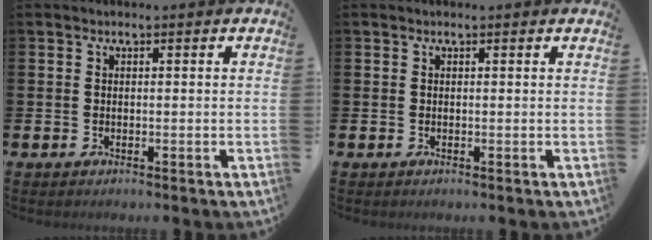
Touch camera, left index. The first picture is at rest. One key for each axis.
{"total": 0.0}